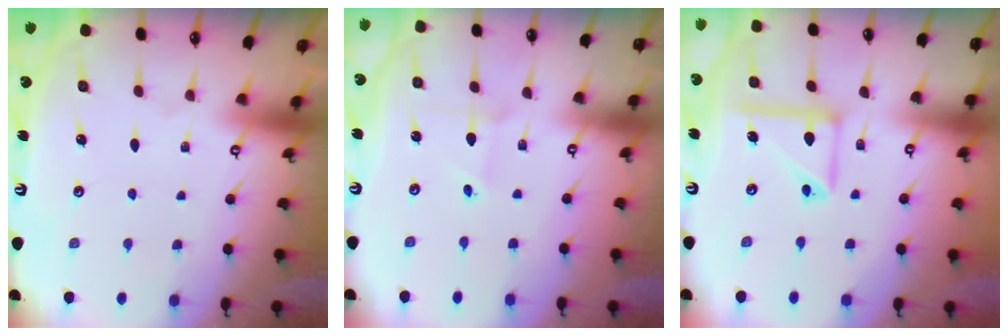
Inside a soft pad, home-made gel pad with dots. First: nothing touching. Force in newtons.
{"total": 1.8, "press": 1.8, "slide": 0.1}
{"total": 12.5, "press": 12.5, "slide": 1.2}